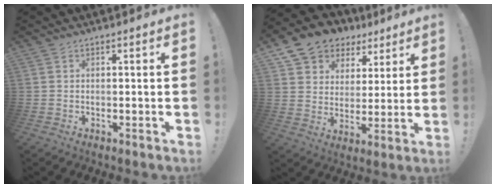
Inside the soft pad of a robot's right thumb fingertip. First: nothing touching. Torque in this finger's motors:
{"motor_torque": [-0.73, 0.89, -0.32, 0.46, 0.18]}